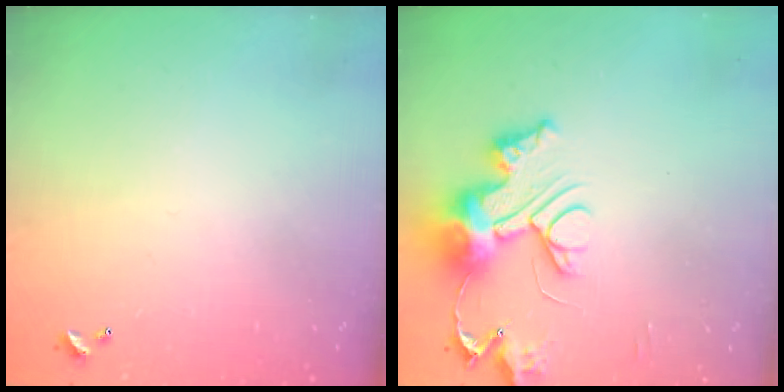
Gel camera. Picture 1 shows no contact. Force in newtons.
{"total": 13.0, "press": 13.0, "slide": 0.8}